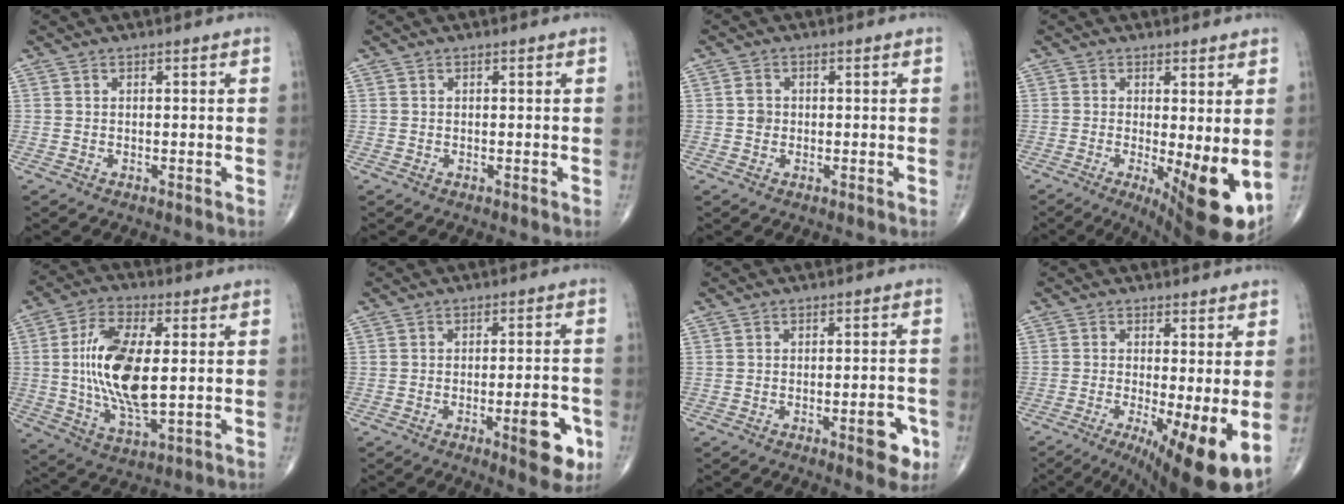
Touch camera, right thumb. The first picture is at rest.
{"total": 0.0}
{"total": 1.9, "force": [0.0, 1.7, 1.0], "torque": [-0.011, 0.004, -0.002]}
{"total": 11.6, "force": [-1.7, 3.4, 11.0], "torque": [-0.152, -0.026, -0.015]}
{"total": 17.3, "force": [1.7, 8.4, 15.0], "torque": [-0.281, -0.011, 0.032]}
{"total": 9.3, "force": [-3.6, 2.9, 8.1], "torque": [-0.090, 0.014, -0.044]}
{"total": 6.2, "force": [-2.6, 2.1, 5.2], "torque": [-0.049, 0.010, -0.030]}
{"total": 11.8, "force": [-3.1, 2.2, 11.1], "torque": [-0.170, -0.020, -0.044]}